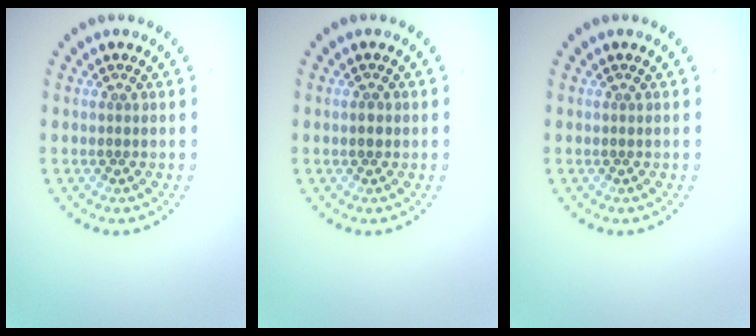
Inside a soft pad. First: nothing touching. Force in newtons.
{"total": 1.0, "press": 1.0, "slide": 0.1}
{"total": 0.0}